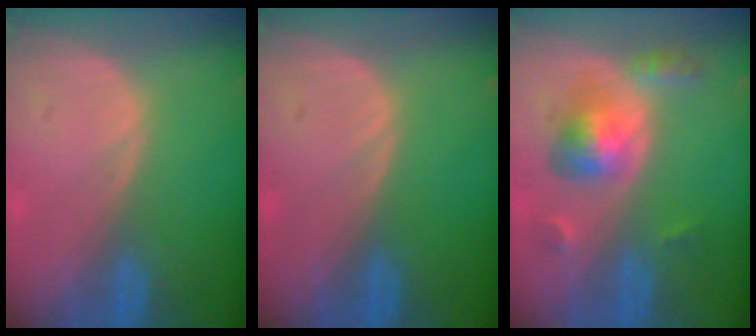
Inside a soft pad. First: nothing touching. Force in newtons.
{"total": 0.0}
{"total": 5.9, "press": 5.6, "slide": 1.8}